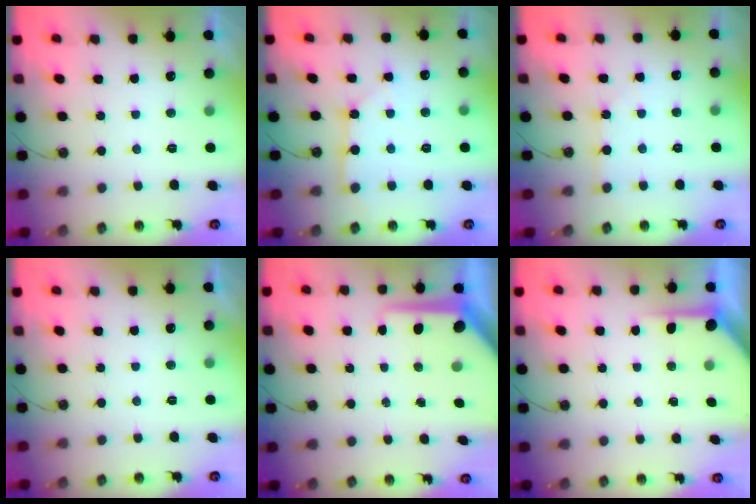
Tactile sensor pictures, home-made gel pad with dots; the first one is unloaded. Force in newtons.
{"total": 2.7, "press": 2.7, "slide": 0.3}
{"total": 2.1, "press": 2.1, "slide": 0.3}
{"total": 0.0}
{"total": 11.0, "press": 11.0, "slide": 1.0}
{"total": 4.6, "press": 4.6, "slide": 0.2}